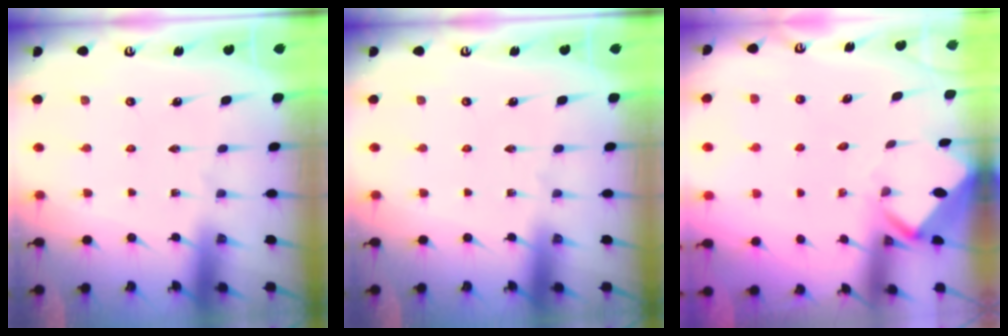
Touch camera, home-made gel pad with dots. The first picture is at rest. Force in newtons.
{"total": 0.0}
{"total": 3.0, "press": 3.0, "slide": 0.1}